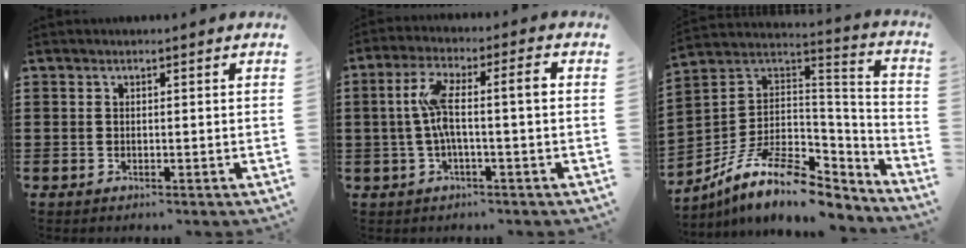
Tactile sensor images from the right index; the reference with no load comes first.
{"total": 7.7, "force": [0.0, 1.3, 7.6], "torque": [-0.153, 0.005, -0.011]}
{"total": 12.5, "force": [-8.1, 4.9, 8.2], "torque": [-0.166, 0.016, -0.151]}